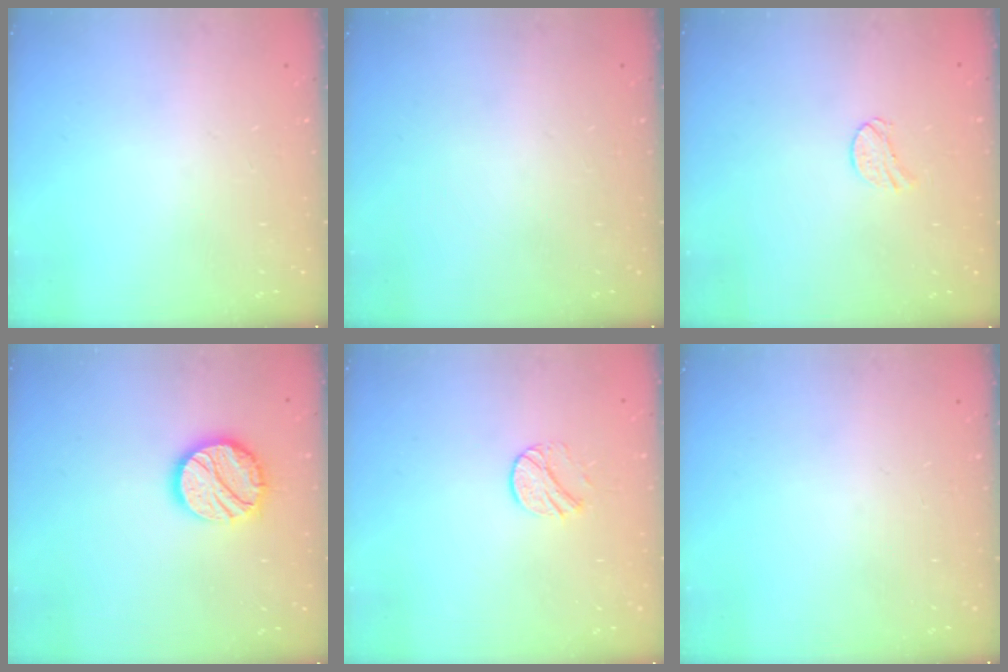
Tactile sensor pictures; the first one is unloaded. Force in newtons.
{"total": 0.0}
{"total": 6.4, "press": 6.4, "slide": 0.4}
{"total": 13.9, "press": 13.8, "slide": 0.9}
{"total": 8.0, "press": 8.0, "slide": 0.7}
{"total": 0.0}